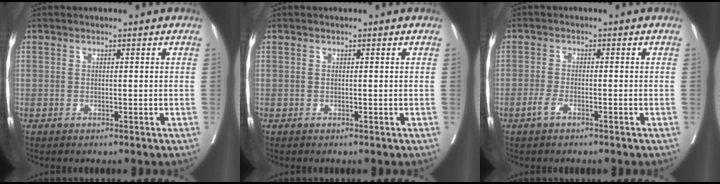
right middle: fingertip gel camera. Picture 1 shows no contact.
{"total": 0.0}
{"total": 2.0, "force": [-1.2, 0.6, 1.5], "torque": [-0.037, -0.001, -0.025]}